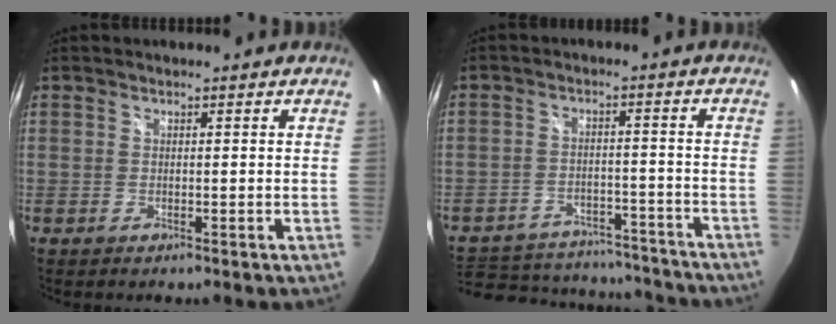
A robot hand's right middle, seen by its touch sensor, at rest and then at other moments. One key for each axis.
{"total": 21.1, "fx": -16.7, "fy": 10.0, "fz": 8.2, "tx": -0.195, "ty": 0.016, "tz": -0.205}